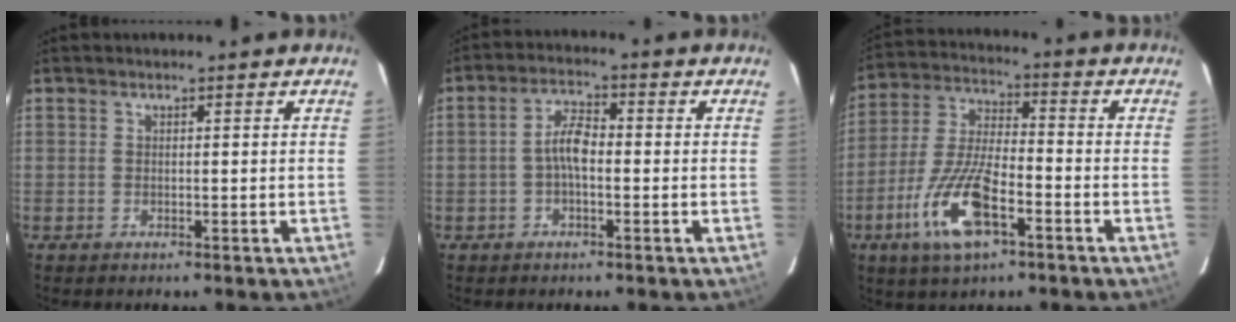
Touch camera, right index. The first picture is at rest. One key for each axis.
{"total": 4.3, "fx": -1.0, "fy": 1.7, "fz": 3.9, "tx": -0.078, "ty": 0.015, "tz": -0.021}
{"total": 14.2, "fx": -6.7, "fy": 4.8, "fz": 11.5, "tx": -0.250, "ty": -0.013, "tz": -0.127}